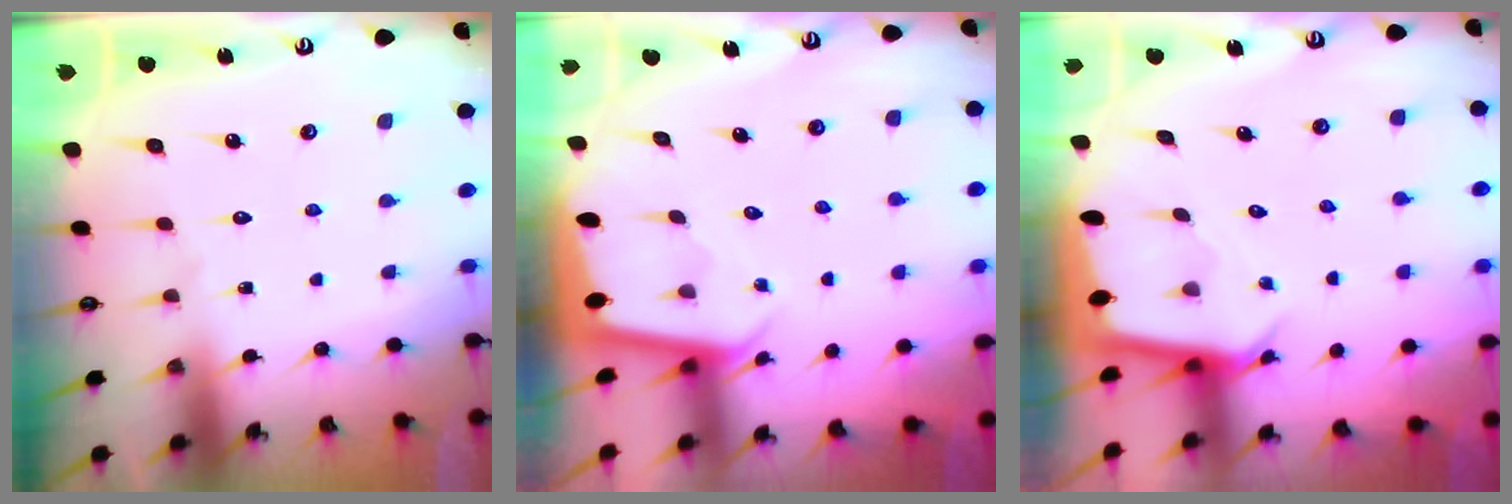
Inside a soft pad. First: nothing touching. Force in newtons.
{"total": 1.8, "press": 1.8, "slide": 0.1}
{"total": 2.6, "press": 2.6, "slide": 0.2}